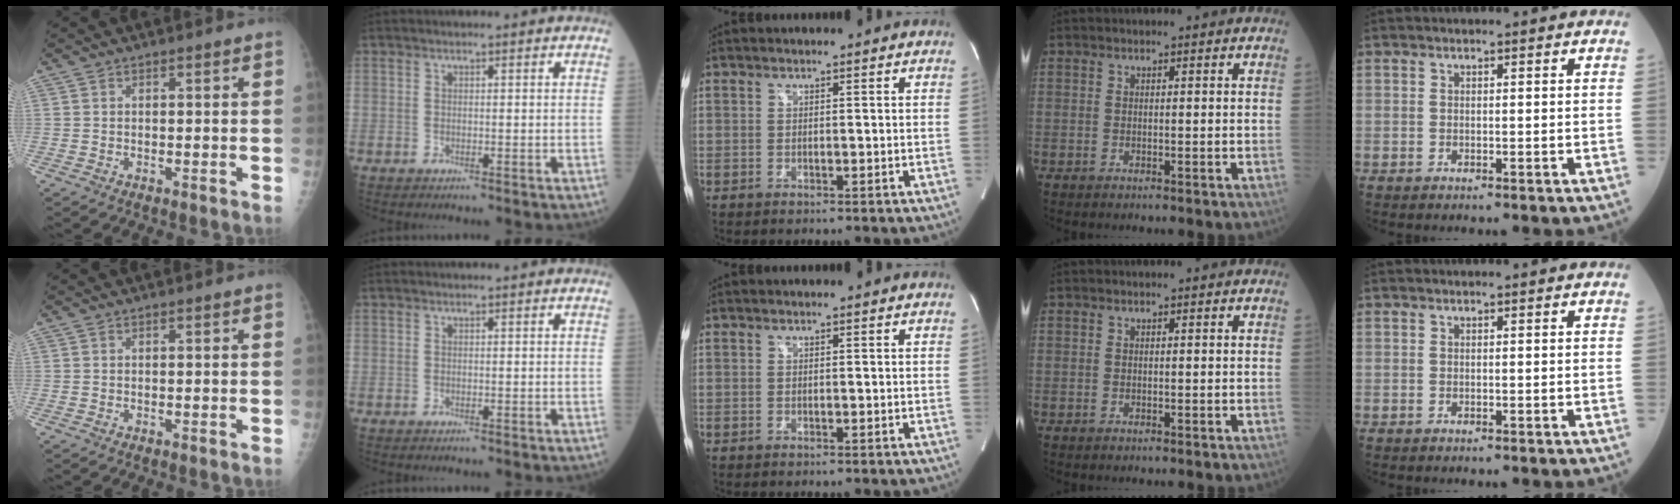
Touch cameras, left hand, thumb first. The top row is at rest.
{}